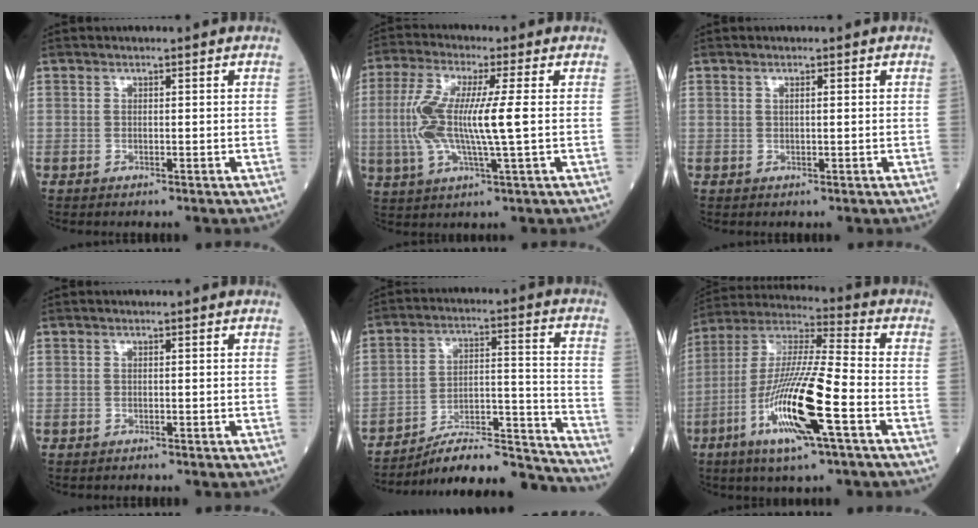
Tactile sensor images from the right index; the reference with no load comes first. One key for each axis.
{"total": 10.8, "fx": 0.2, "fy": 1.0, "fz": 10.8, "tx": -0.236, "ty": 0.005, "tz": 0.000}
{"total": 0.7, "fx": 0.3, "fy": 0.1, "fz": 0.6, "tx": -0.015, "ty": 0.000, "tz": 0.005}
{"total": 0.0}
{"total": 17.1, "fx": -16.6, "fy": 0.1, "fz": 3.9, "tx": -0.053, "ty": 0.039, "tz": -0.259}
{"total": 17.3, "fx": -6.4, "fy": 1.0, "fz": 16.1, "tx": -0.327, "ty": -0.018, "tz": -0.121}